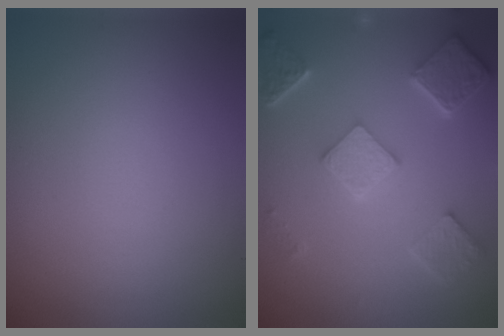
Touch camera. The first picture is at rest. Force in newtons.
{"total": 5.3, "press": 4.2, "slide": 3.3}